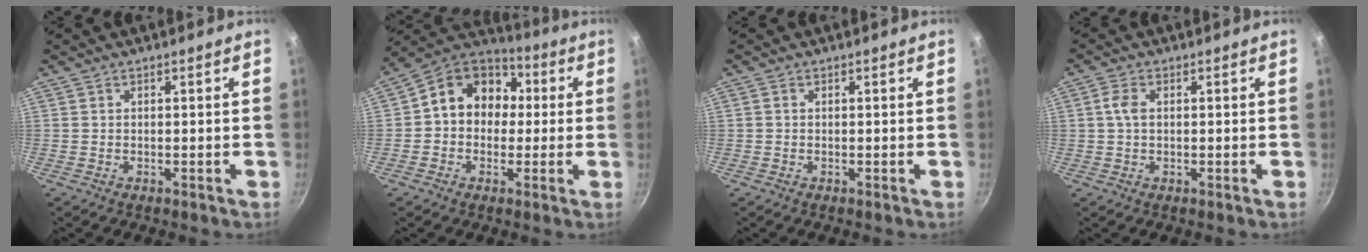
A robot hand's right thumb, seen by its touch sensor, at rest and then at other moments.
{"total": 13.3, "force": [1.1, 11.0, 7.3], "torque": [-0.074, 0.036, -0.003]}
{"total": 0.6, "force": [0.0, 0.5, 0.3], "torque": [-0.004, 0.004, -0.001]}
{"total": 2.9, "force": [0.3, 1.8, 2.3], "torque": [-0.049, 0.006, 0.004]}